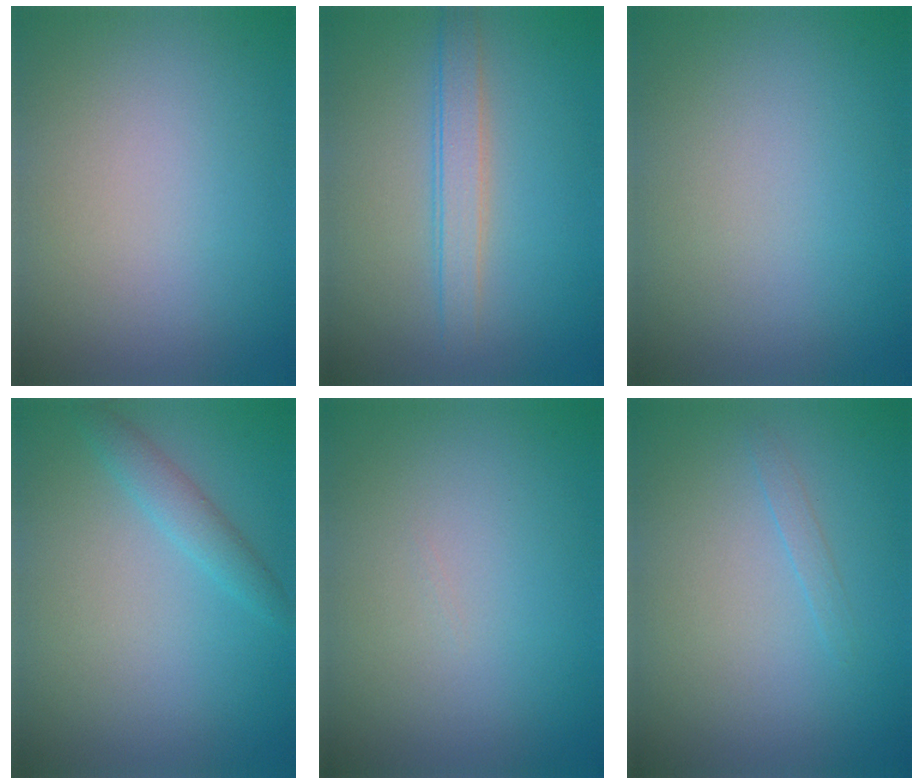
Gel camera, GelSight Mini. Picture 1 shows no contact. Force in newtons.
{"total": 2.5, "press": 2.5, "slide": 0.2}
{"total": 0.0}
{"total": 1.9, "press": 1.9, "slide": 0.1}
{"total": 0.0}
{"total": 0.7, "press": 0.7, "slide": 0.1}